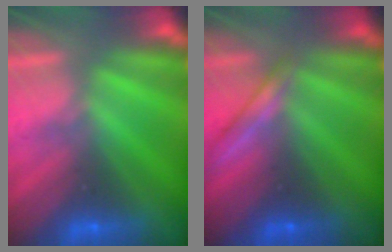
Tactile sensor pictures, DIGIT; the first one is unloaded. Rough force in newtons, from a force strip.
{"total": 1.9}